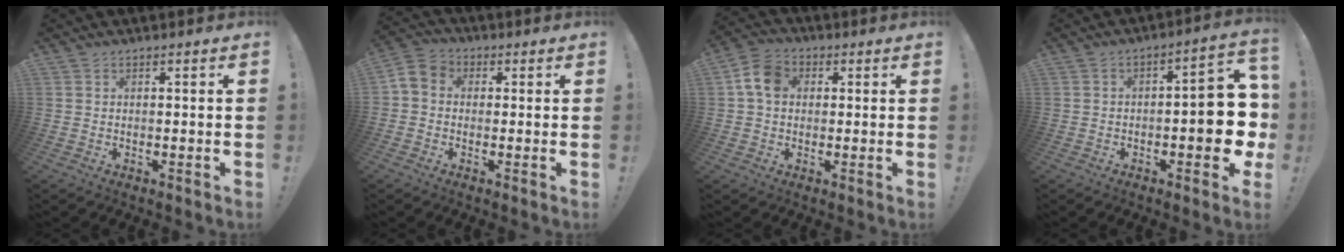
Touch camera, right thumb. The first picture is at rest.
{"total": 4.8, "force": [-0.9, 4.0, 2.4], "torque": [-0.054, 0.013, -0.014]}
{"total": 8.0, "force": [1.4, 6.0, 5.1], "torque": [-0.093, 0.017, 0.032]}
{"total": 12.7, "force": [-2.6, 4.7, 11.5], "torque": [-0.130, 0.011, -0.043]}